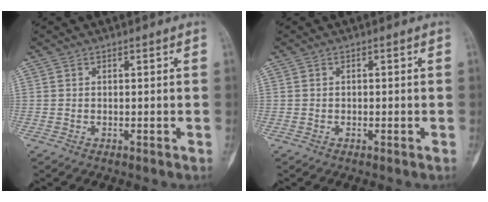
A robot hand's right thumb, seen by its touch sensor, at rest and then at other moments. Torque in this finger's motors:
{"motor_torque": [-0.03, -0.20, -0.14, -0.02, -0.06]}